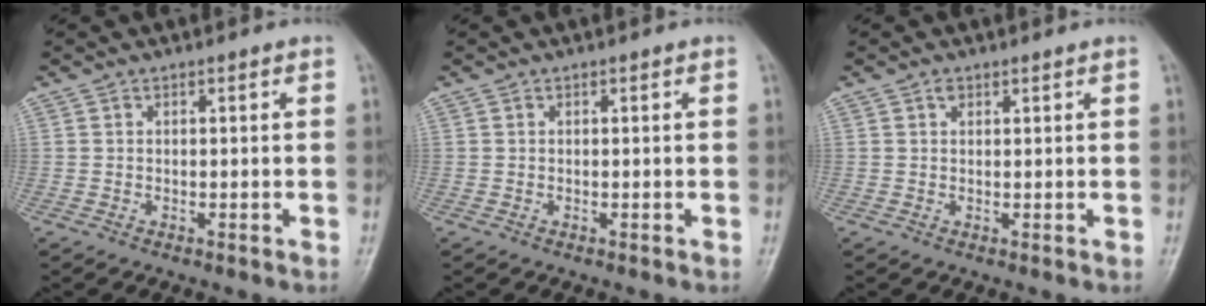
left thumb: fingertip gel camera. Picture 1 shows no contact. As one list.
[{"total": 0.0}, {"total": 0.7, "force": [0.5, 0.3, 0.4], "torque": [-0.004, 0.000, 0.009]}]